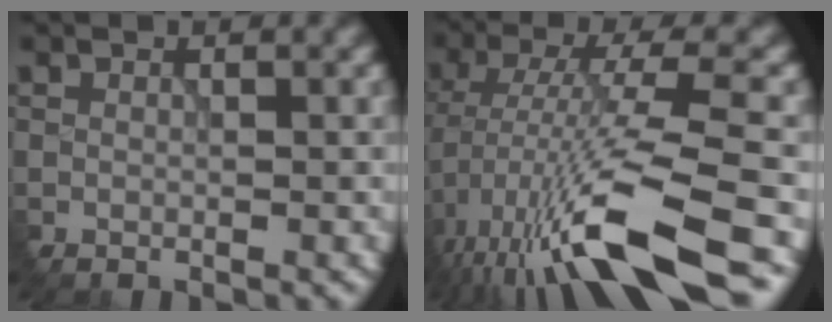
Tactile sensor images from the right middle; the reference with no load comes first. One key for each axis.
{"total": 11.3, "fx": -4.7, "fy": 2.2, "fz": 10.0, "tx": -0.181, "ty": -0.002, "tz": -0.079}